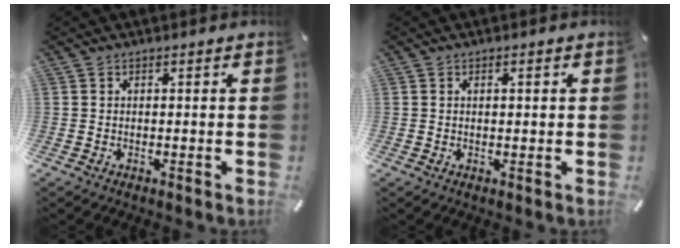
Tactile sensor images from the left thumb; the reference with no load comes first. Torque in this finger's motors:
{"motor_torque": [-0.25, -0.54, -0.06, 0.00, -0.02]}